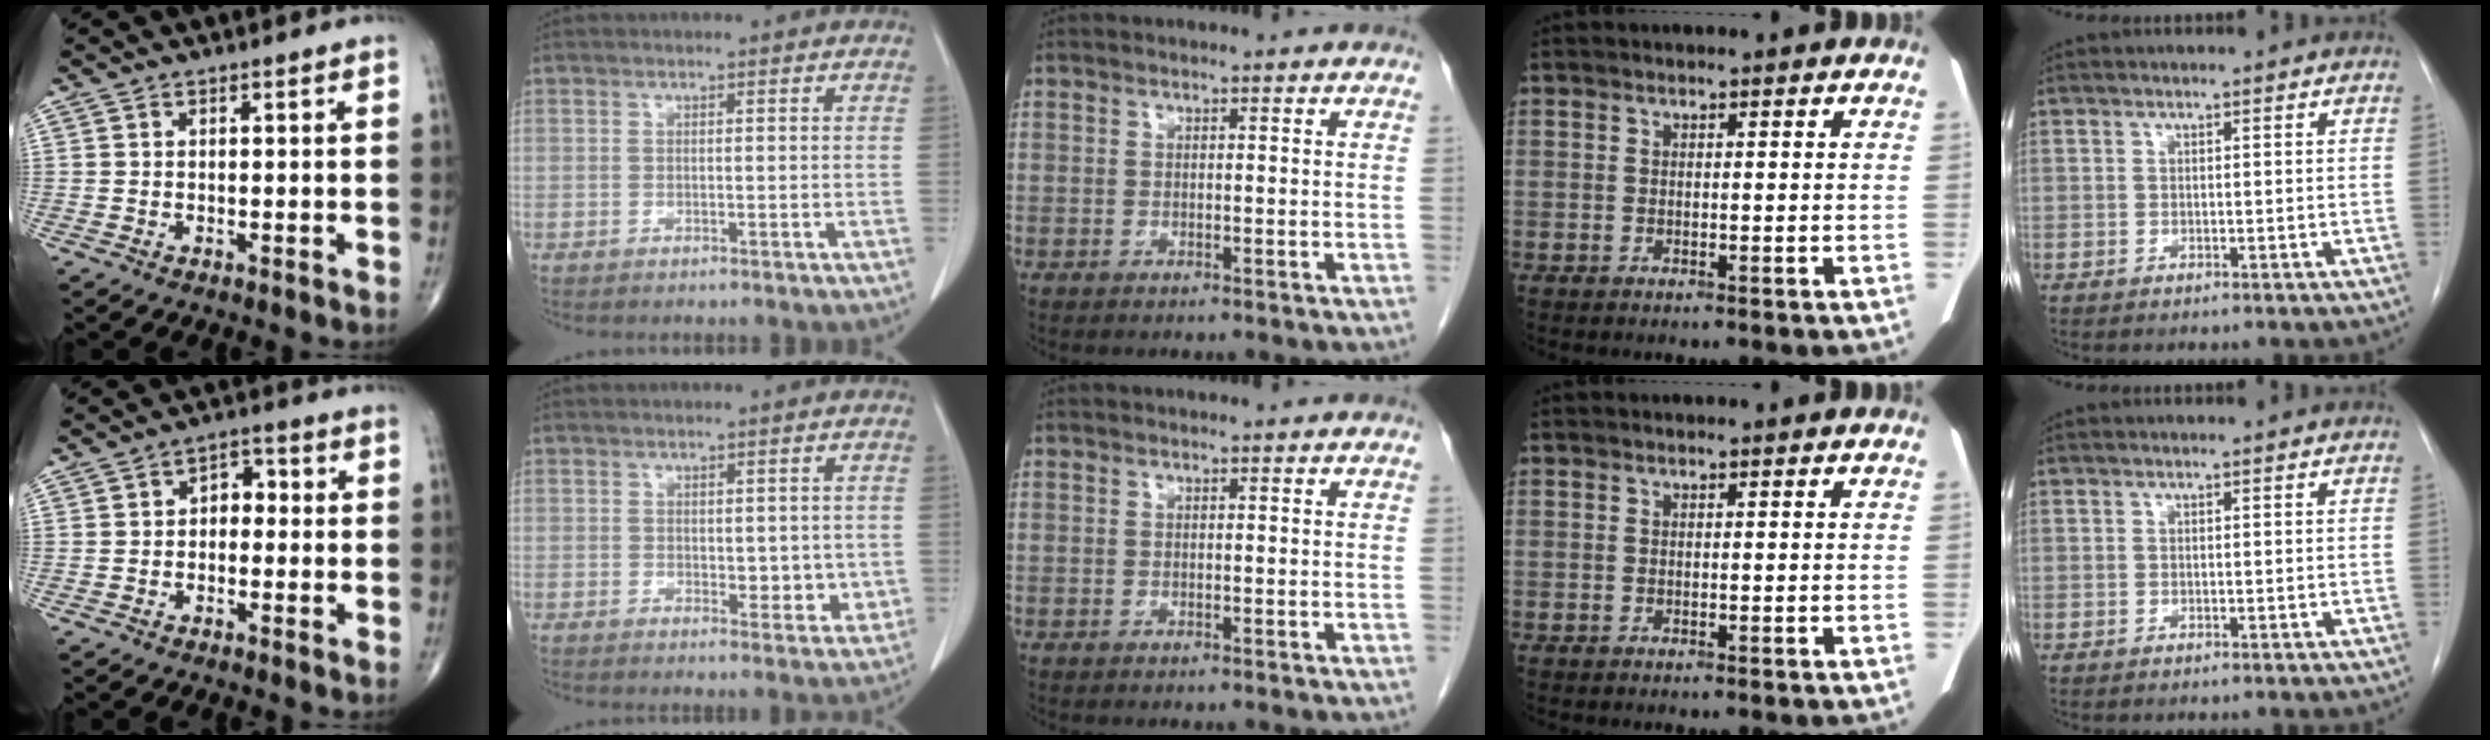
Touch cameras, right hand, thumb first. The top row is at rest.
{"thumb": {"total": 4.0, "force": [-0.3, 2.9, 2.8], "torque": [-0.020, 0.018, -0.018]}, "index": {"total": 4.2, "force": [0.1, 2.3, 3.5], "torque": [-0.035, -0.009, 0.007]}}